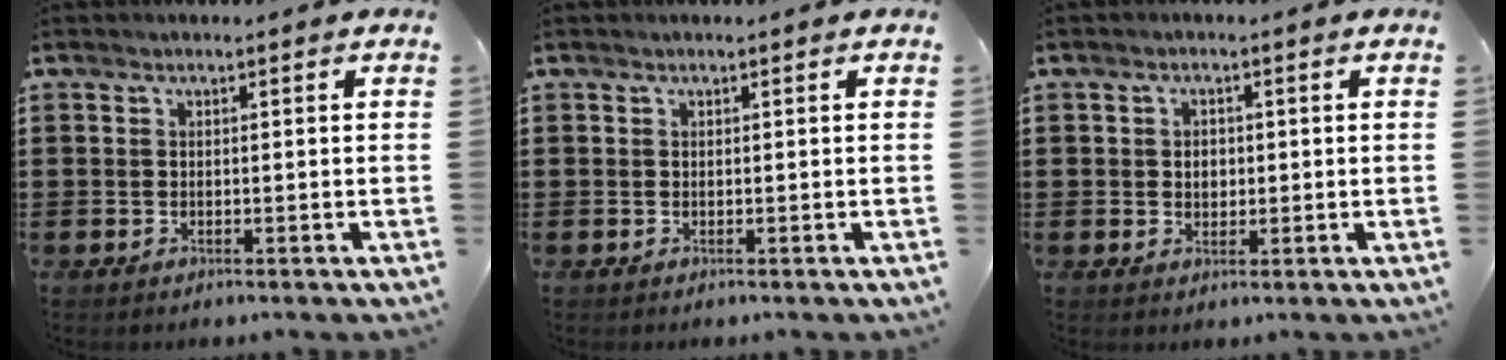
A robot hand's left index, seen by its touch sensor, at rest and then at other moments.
{"total": 0.0}
{"total": 1.9, "force": [0.2, 1.5, 1.1], "torque": [-0.019, 0.005, 0.001]}